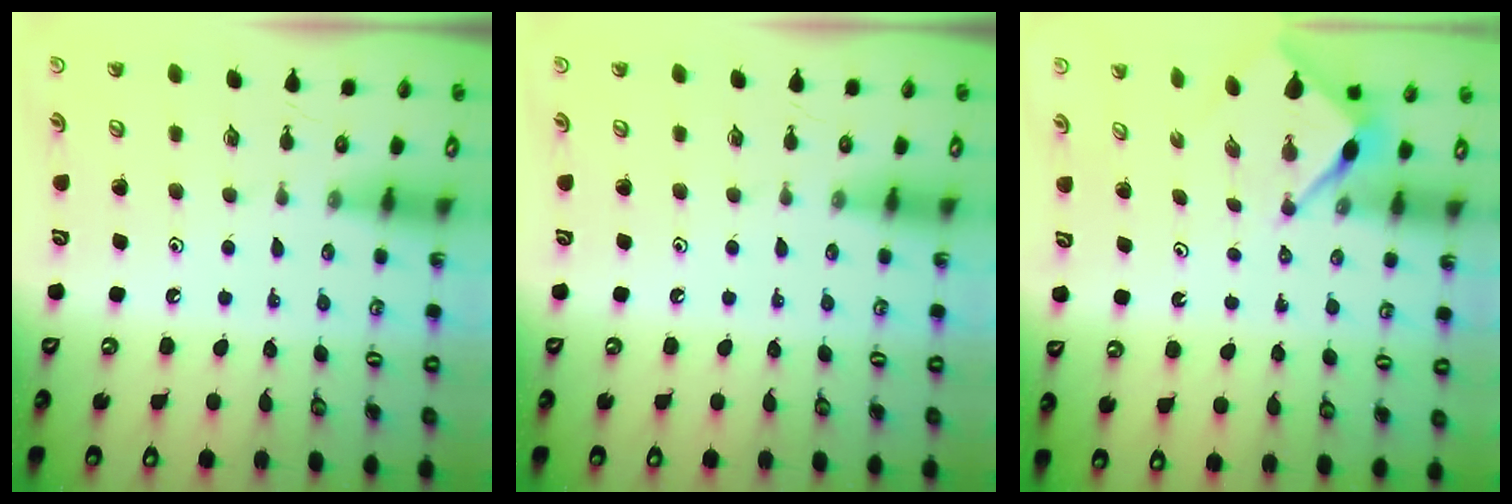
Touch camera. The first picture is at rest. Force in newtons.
{"total": 0.0}
{"total": 2.9, "press": 2.9, "slide": 0.3}